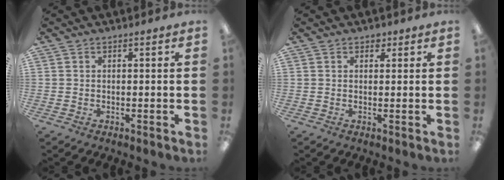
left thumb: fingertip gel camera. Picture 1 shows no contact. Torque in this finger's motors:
{"motor_torque": [0.62, -0.12, 0.62, -0.05, 0.00]}